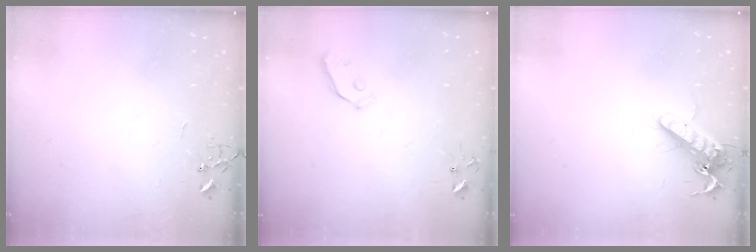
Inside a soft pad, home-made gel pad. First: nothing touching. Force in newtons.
{"total": 3.7, "press": 3.6, "slide": 0.8}
{"total": 13.5, "press": 13.3, "slide": 1.9}